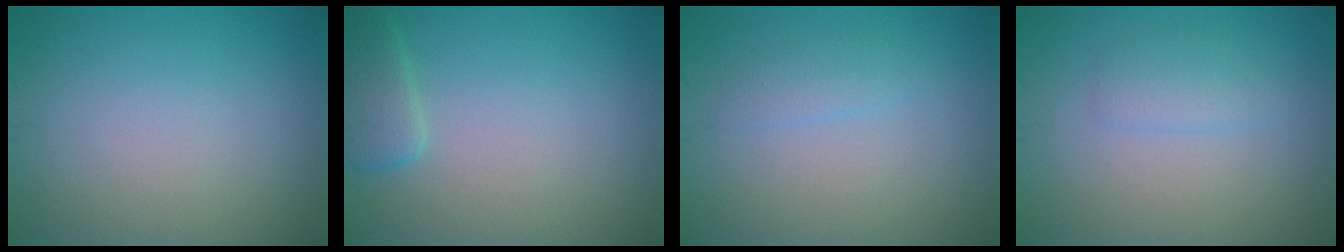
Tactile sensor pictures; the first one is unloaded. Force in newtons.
{"total": 2.4, "press": 2.4, "slide": 0.2}
{"total": 1.2, "press": 1.2, "slide": 0.1}
{"total": 1.7, "press": 1.7, "slide": 0.0}